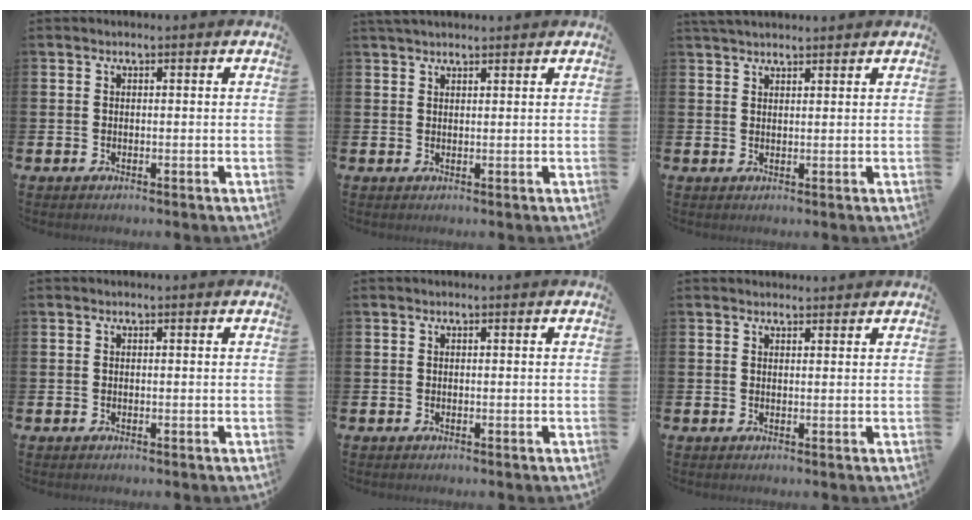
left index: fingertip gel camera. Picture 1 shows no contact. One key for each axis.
{"total": 2.1, "fx": 1.9, "fy": 0.5, "fz": 0.6, "tx": -0.003, "ty": -0.004, "tz": 0.034}
{"total": 2.7, "fx": 2.5, "fy": 0.5, "fz": 0.7, "tx": -0.014, "ty": -0.005, "tz": 0.046}
{"total": 0.0}
{"total": 0.0}
{"total": 1.4, "fx": 1.3, "fy": 0.4, "fz": 0.1, "tx": 0.009, "ty": -0.003, "tz": 0.022}